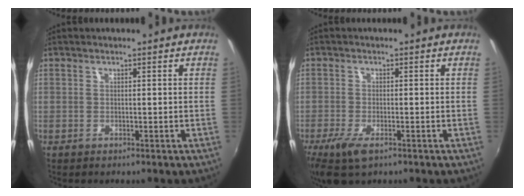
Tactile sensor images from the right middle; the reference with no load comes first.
{"total": 5.6, "force": [-3.3, 2.0, 4.1], "torque": [-0.096, -0.022, -0.061]}